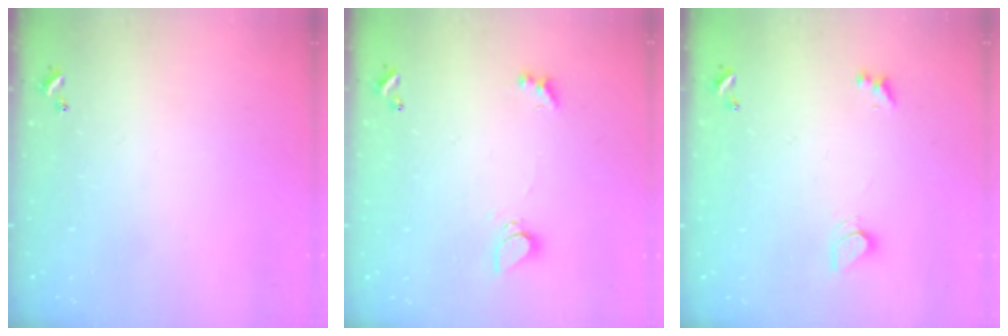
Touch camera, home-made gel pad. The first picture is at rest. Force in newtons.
{"total": 1.0, "press": 0.9, "slide": 0.4}
{"total": 2.5, "press": 2.4, "slide": 0.6}